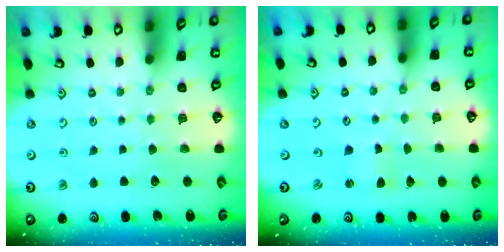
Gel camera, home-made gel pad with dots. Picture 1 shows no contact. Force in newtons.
{"total": 0.7, "press": 0.7, "slide": 0.2}